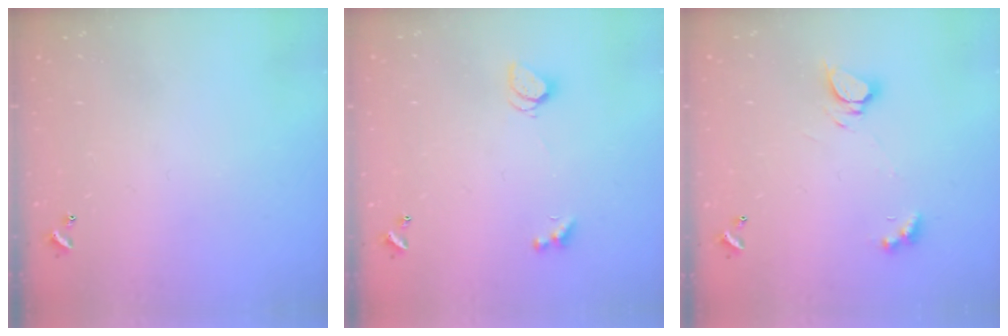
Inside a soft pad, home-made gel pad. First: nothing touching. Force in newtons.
{"total": 2.2, "press": 2.1, "slide": 0.5}
{"total": 5.6, "press": 5.6, "slide": 0.6}